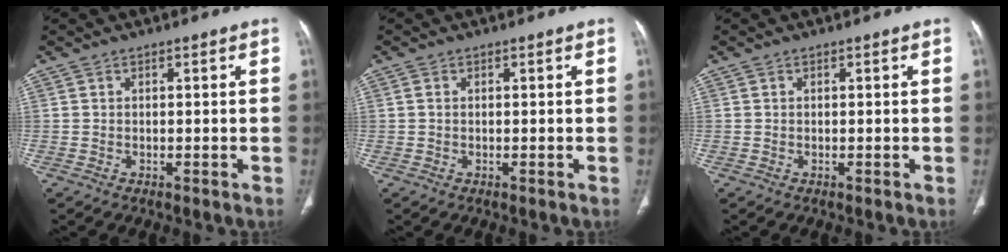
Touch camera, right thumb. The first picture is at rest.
{"total": 0.7, "force": [0.2, 0.5, 0.4], "torque": [-0.007, 0.003, 0.005]}
{"total": 0.0}